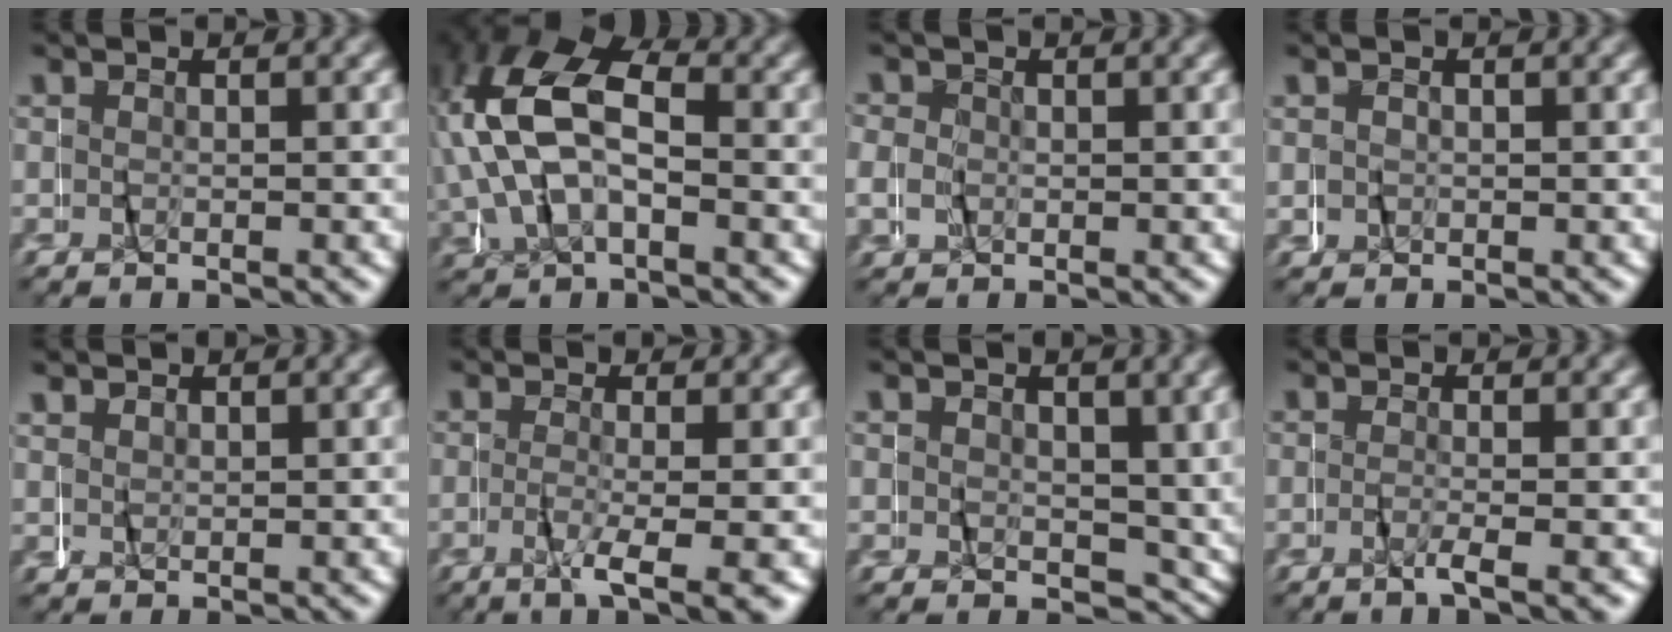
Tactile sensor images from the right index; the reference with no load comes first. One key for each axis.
{"total": 9.9, "fx": 1.6, "fy": 6.9, "fz": 7.0, "tx": -0.153, "ty": 0.002, "tz": 0.017}
{"total": 2.0, "fx": 0.3, "fy": 1.9, "fz": 0.4, "tx": -0.013, "ty": 0.002, "tz": 0.003}
{"total": 1.1, "fx": 0.2, "fy": 1.1, "fz": 0.0, "tx": -0.004, "ty": -0.004, "tz": 0.006}
{"total": 1.2, "fx": 1.1, "fy": 0.2, "fz": -0.3, "tx": 0.002, "ty": 0.000, "tz": 0.022}
{"total": 3.8, "fx": -1.9, "fy": 0.2, "fz": 3.3, "tx": -0.051, "ty": -0.017, "tz": -0.025}
{"total": 3.4, "fx": 0.0, "fy": 2.5, "fz": 2.2, "tx": -0.029, "ty": -0.009, "tz": 0.006}
{"total": 1.7, "fx": -1.1, "fy": -0.5, "fz": 1.1, "tx": -0.031, "ty": -0.006, "tz": -0.017}